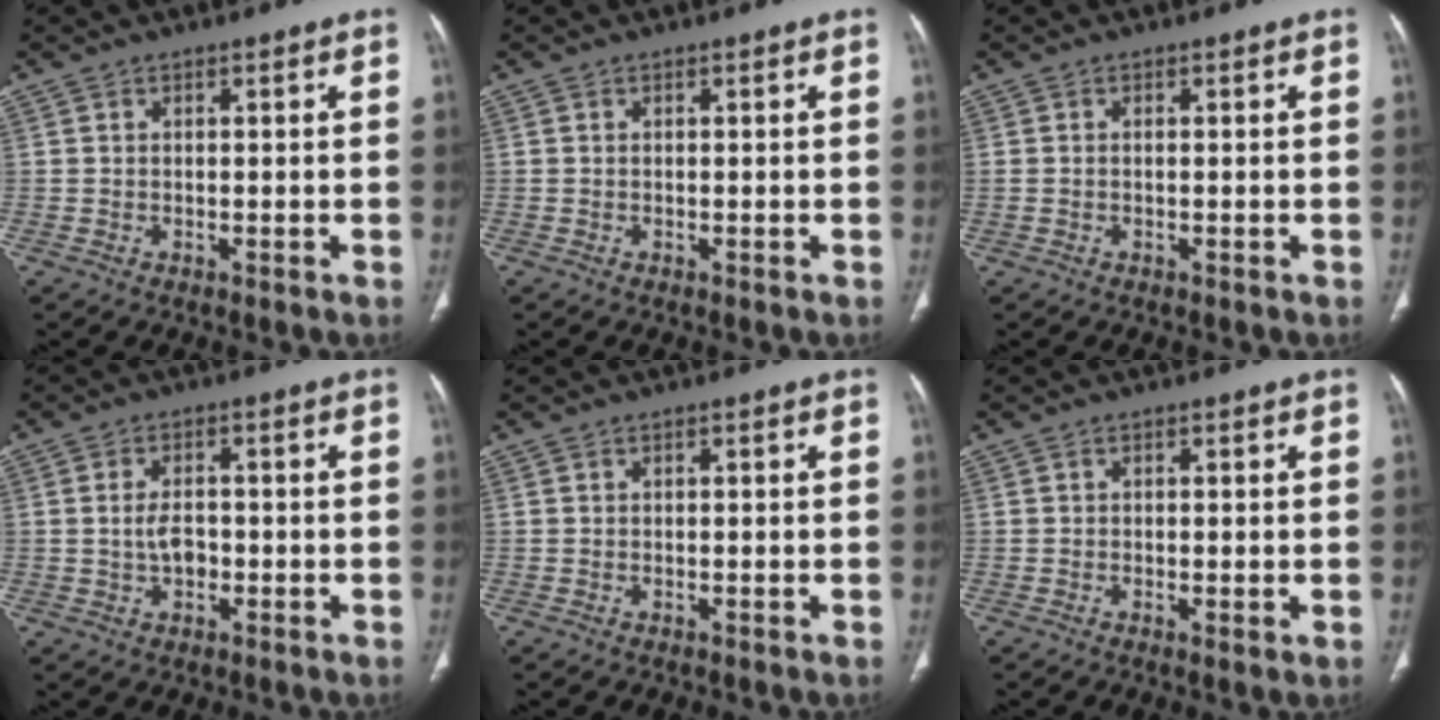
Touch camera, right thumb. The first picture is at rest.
{"total": 0.0}
{"total": 0.6, "force": [-0.1, 0.2, 0.5], "torque": [-0.014, 0.002, 0.000]}
{"total": 4.0, "force": [-0.5, 2.6, 3.1], "torque": [-0.051, 0.010, -0.007]}
{"total": 0.0}
{"total": 1.1, "force": [-0.2, 0.2, 1.1], "torque": [-0.024, -0.006, -0.003]}